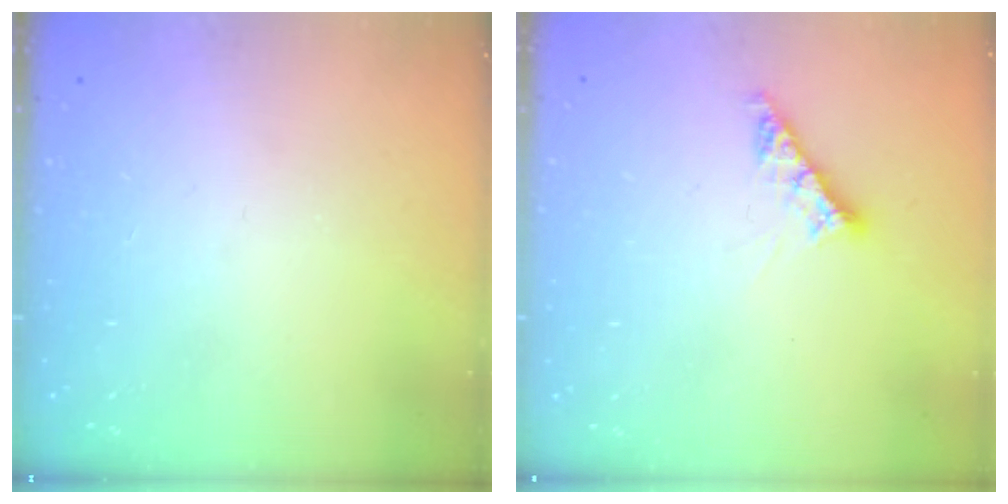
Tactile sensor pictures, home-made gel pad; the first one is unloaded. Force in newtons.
{"total": 6.9, "press": 6.8, "slide": 0.7}